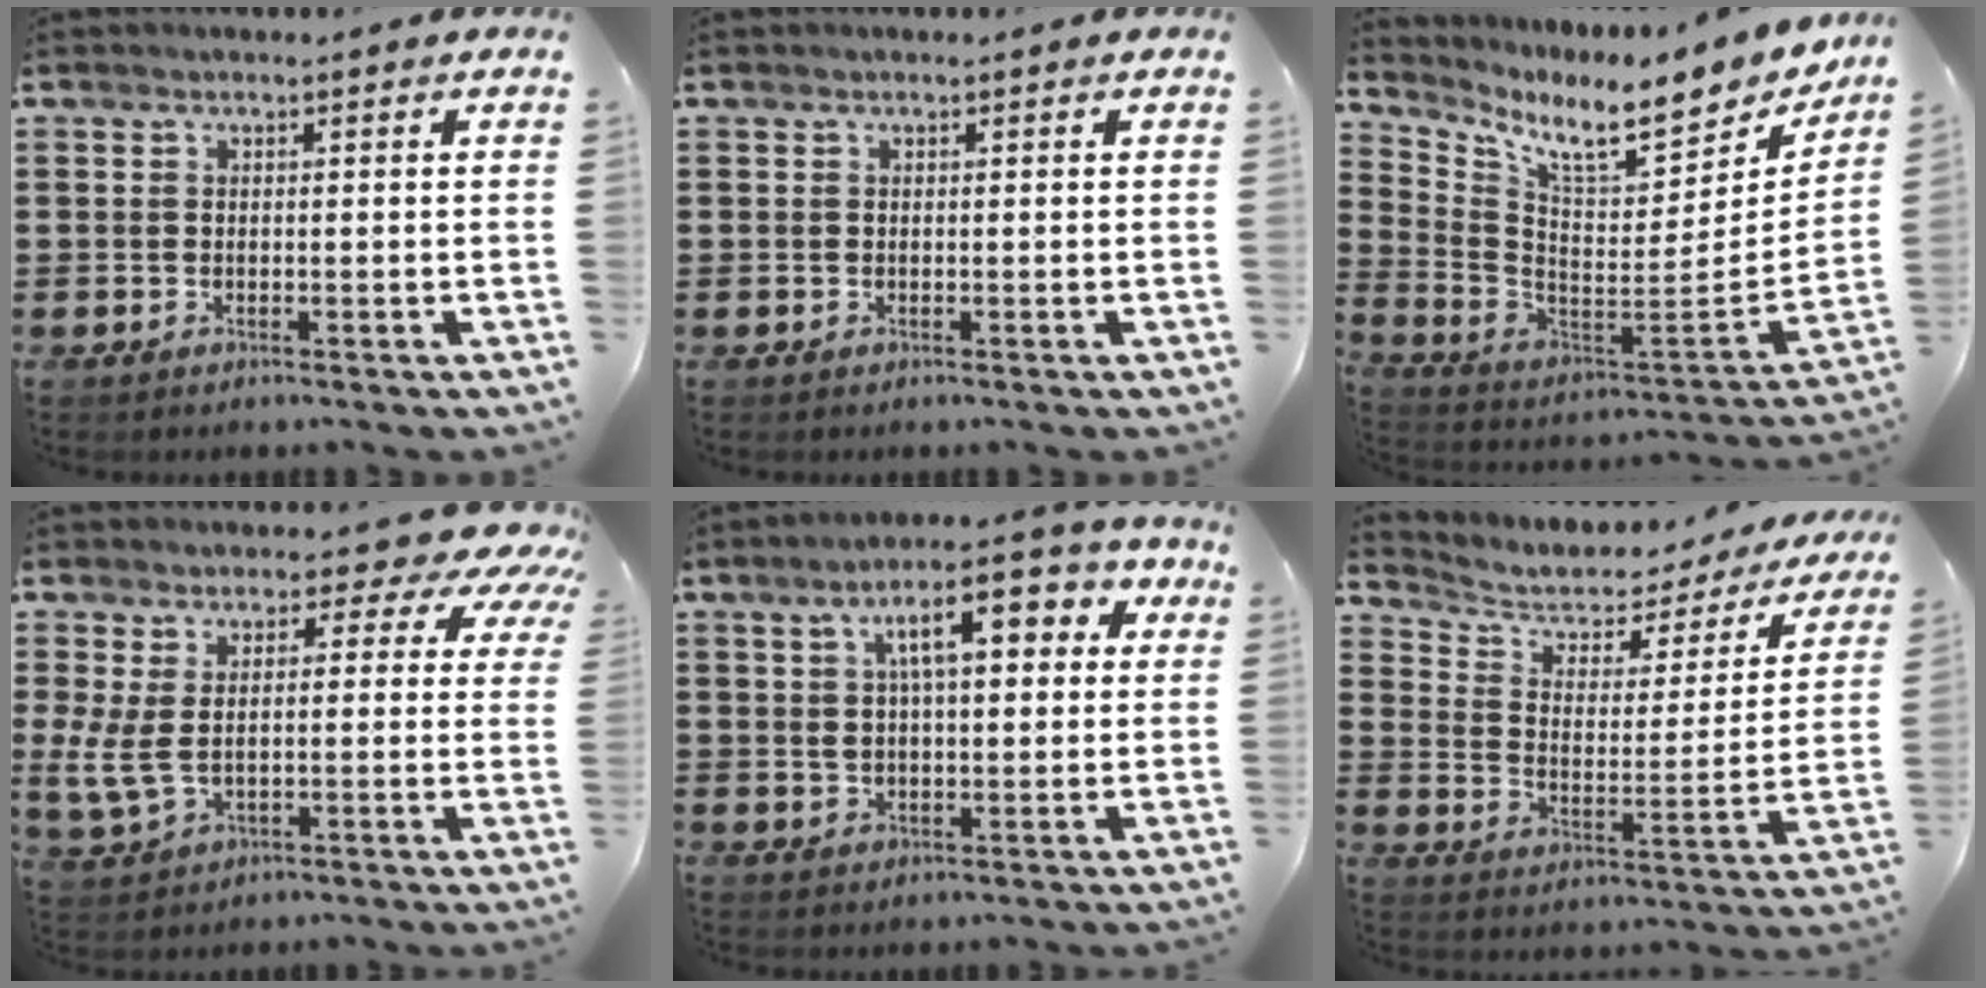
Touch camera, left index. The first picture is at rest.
{"total": 0.0}
{"total": 9.6, "force": [7.6, 1.4, 5.7], "torque": [-0.120, -0.067, 0.121]}
{"total": 9.5, "force": [4.3, 4.9, 6.9], "torque": [-0.135, -0.025, 0.079]}
{"total": 10.0, "force": [4.1, 3.6, 8.3], "torque": [-0.142, -0.002, 0.059]}
{"total": 4.4, "force": [3.2, 2.5, 1.8], "torque": [-0.058, -0.022, 0.049]}